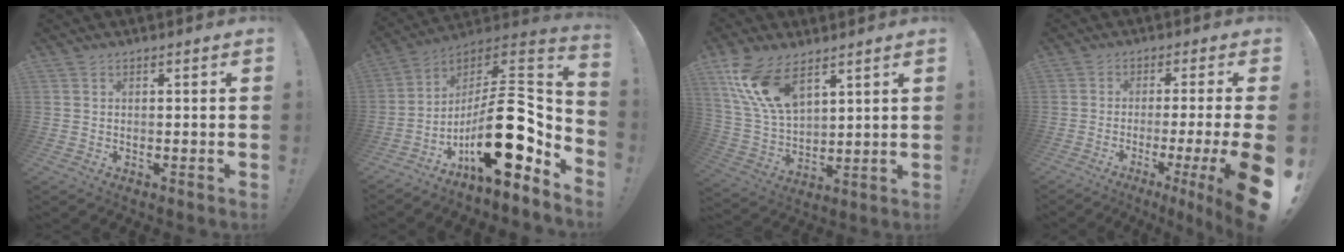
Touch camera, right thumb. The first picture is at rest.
{"total": 22.4, "force": [-6.2, 8.9, 19.5], "torque": [-0.325, 0.016, -0.098]}
{"total": 15.5, "force": [9.4, 7.8, 9.5], "torque": [-0.208, -0.045, 0.180]}
{"total": 11.9, "force": [-3.8, 0.0, 11.3], "torque": [-0.163, 0.007, -0.050]}